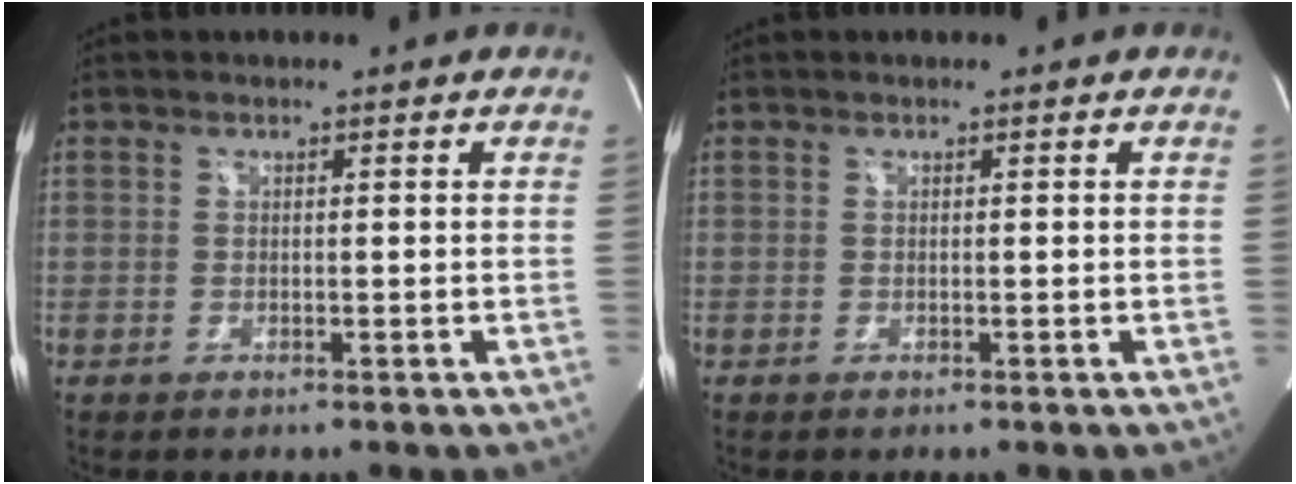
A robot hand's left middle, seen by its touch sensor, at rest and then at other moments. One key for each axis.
{"total": 0.0}